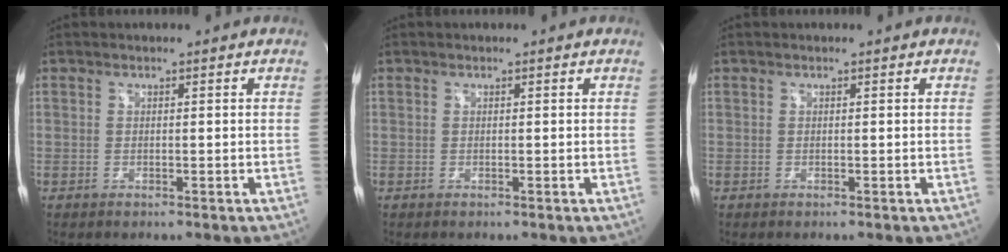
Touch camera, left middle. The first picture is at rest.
{"total": 0.0}
{"total": 0.0}